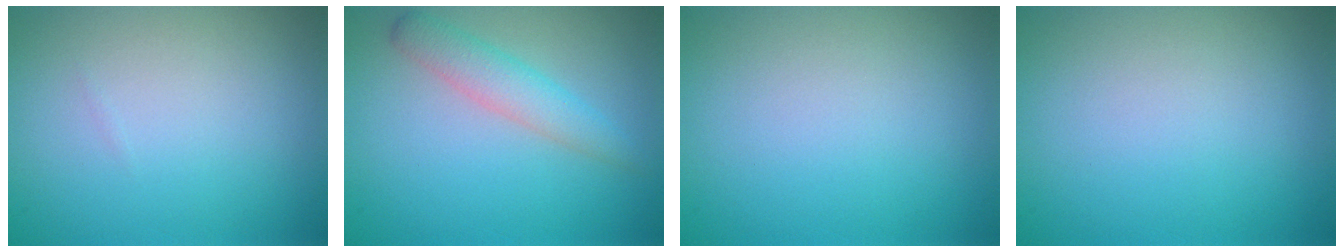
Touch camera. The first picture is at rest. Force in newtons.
{"total": 2.7, "press": 2.7, "slide": 0.1}
{"total": 0.0}
{"total": 0.0}